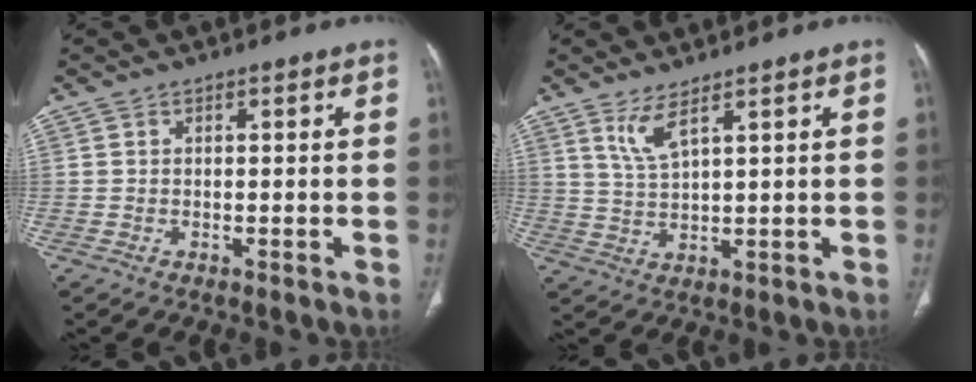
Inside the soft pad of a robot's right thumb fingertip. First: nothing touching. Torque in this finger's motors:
{"motor_torque": [-0.52, 0.62, 0.23, -0.19, 0.13]}